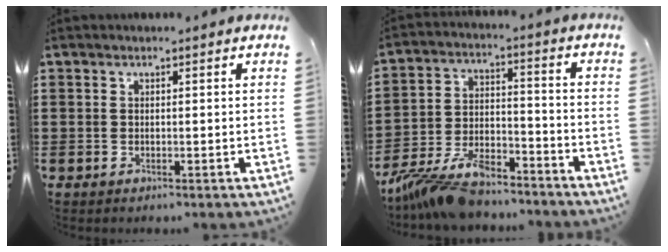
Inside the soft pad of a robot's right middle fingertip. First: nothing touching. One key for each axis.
{"total": 9.8, "fx": -8.3, "fy": 2.8, "fz": 4.3, "tx": -0.095, "ty": 0.015, "tz": -0.162}